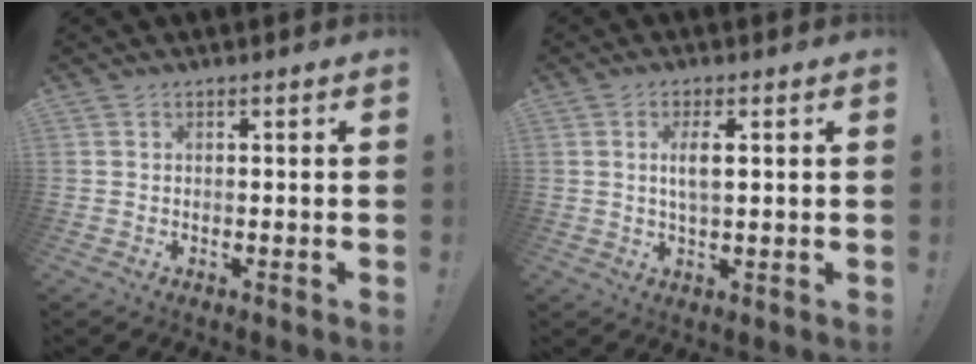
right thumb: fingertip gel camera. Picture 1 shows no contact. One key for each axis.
{"total": 4.9, "fx": 1.1, "fy": 1.6, "fz": 4.5, "tx": -0.080, "ty": -0.008, "tz": 0.014}